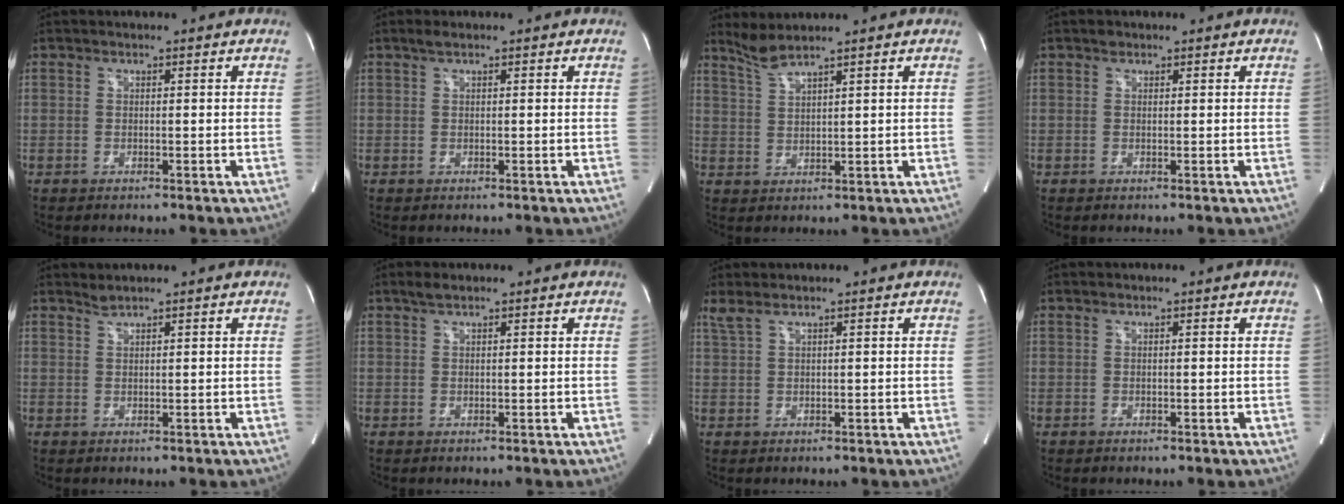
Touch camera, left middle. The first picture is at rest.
{"total": 1.0, "force": [0.7, 0.2, 0.7], "torque": [-0.018, 0.008, 0.016]}
{"total": 3.3, "force": [3.0, -0.9, 1.2], "torque": [-0.036, 0.001, 0.072]}
{"total": 0.7, "force": [0.5, 0.4, 0.1], "torque": [-0.003, 0.003, 0.006]}
{"total": 1.0, "force": [0.9, -0.3, 0.1], "torque": [-0.009, 0.003, 0.024]}
{"total": 1.3, "force": [1.0, 0.3, 0.8], "torque": [-0.021, 0.009, 0.024]}
{"total": 1.8, "force": [1.5, 0.0, 1.0], "torque": [-0.034, 0.016, 0.038]}
{"total": 0.0}